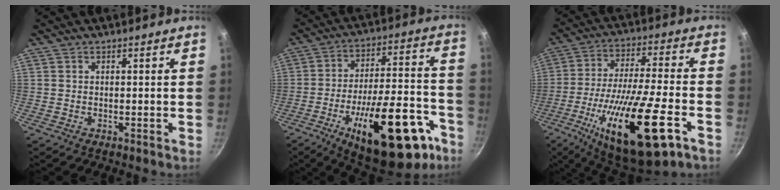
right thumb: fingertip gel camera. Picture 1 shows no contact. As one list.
[{"total": 26.9, "force": [-12.9, 11.0, 20.9], "torque": [-0.259, 0.065, -0.180]}, {"total": 24.3, "force": [-10.1, 6.2, 21.2], "torque": [-0.362, 0.015, -0.167]}]